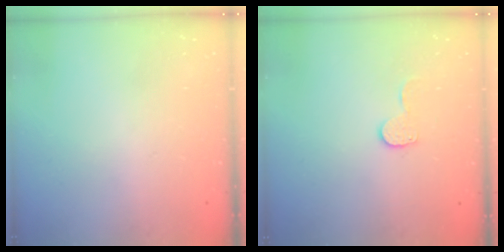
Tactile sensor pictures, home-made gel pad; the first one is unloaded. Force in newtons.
{"total": 6.8, "press": 6.7, "slide": 0.6}